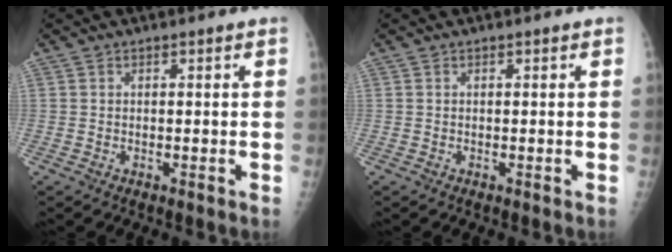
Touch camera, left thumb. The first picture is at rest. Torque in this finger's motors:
{"motor_torque": [-0.01, 0.07, -0.06, -0.07, 0.00]}